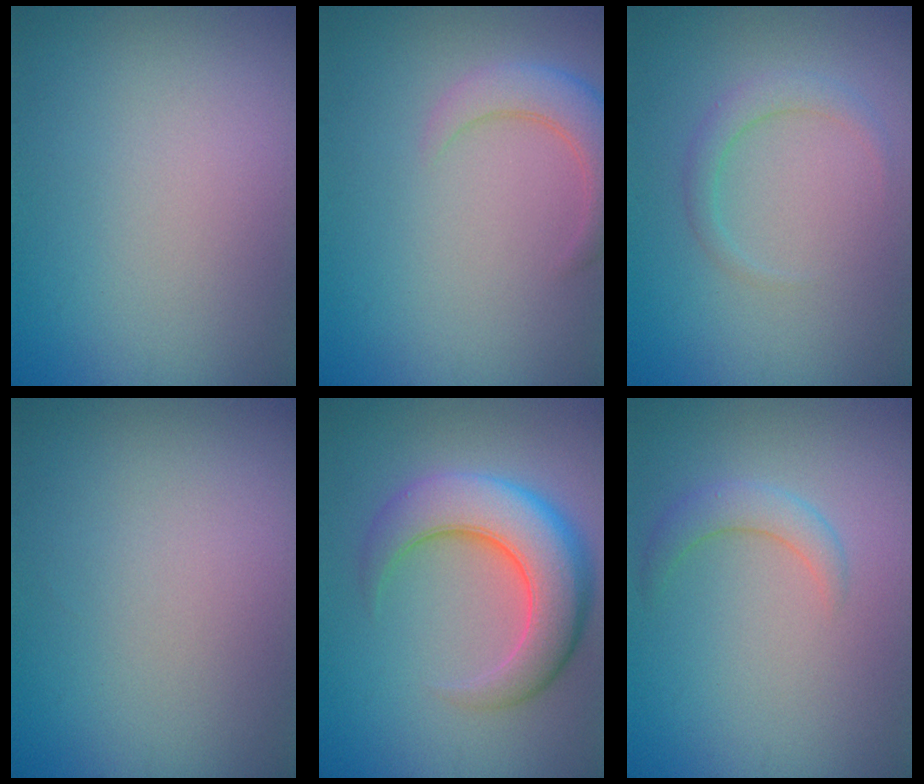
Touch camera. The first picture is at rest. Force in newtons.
{"total": 3.6, "press": 3.6, "slide": 0.3}
{"total": 1.7, "press": 1.7, "slide": 0.1}
{"total": 0.0}
{"total": 7.8, "press": 7.8, "slide": 0.4}
{"total": 2.0, "press": 2.0, "slide": 0.1}